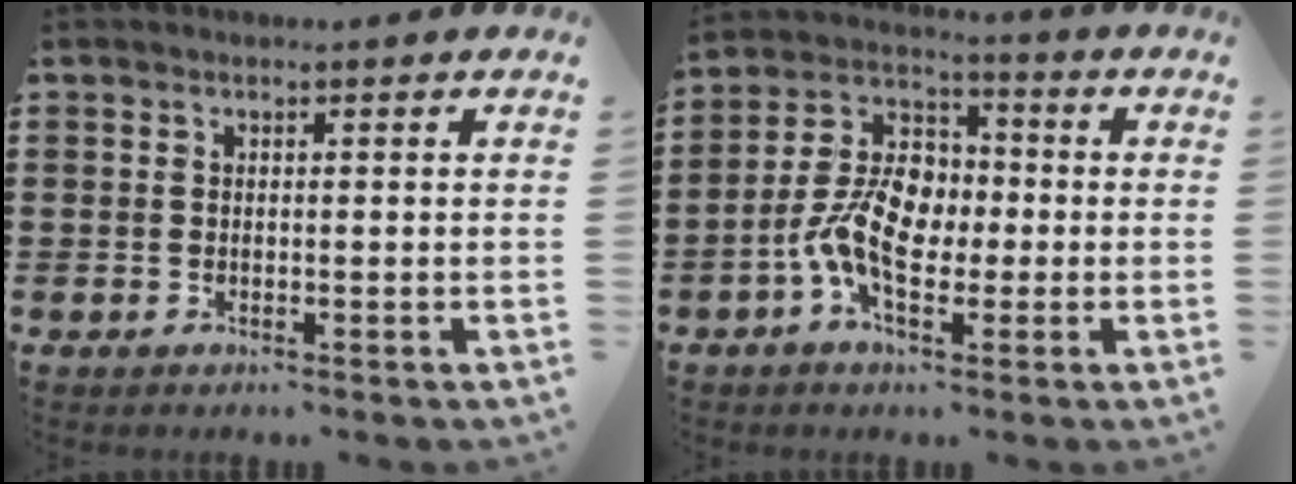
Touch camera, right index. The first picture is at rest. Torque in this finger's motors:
{"motor_torque": [2.14, 0.00, 1.05, 0.21]}